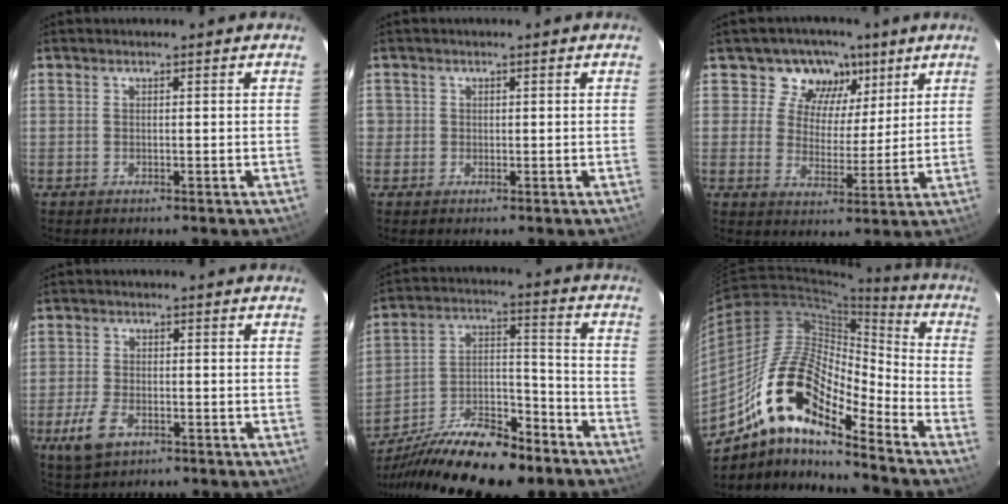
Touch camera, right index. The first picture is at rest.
{"total": 1.5, "force": [-0.2, 1.5, 0.0], "torque": [0.006, 0.008, -0.001]}
{"total": 9.4, "force": [5.2, 7.4, 2.4], "torque": [-0.030, -0.009, 0.079]}
{"total": 6.7, "force": [-3.4, 3.8, 4.4], "torque": [-0.113, -0.008, -0.062]}
{"total": 21.4, "force": [-15.5, 7.7, 12.6], "torque": [-0.241, -0.005, -0.255]}
{"total": 18.5, "force": [-12.0, 5.6, 12.9], "torque": [-0.225, -0.002, -0.238]}